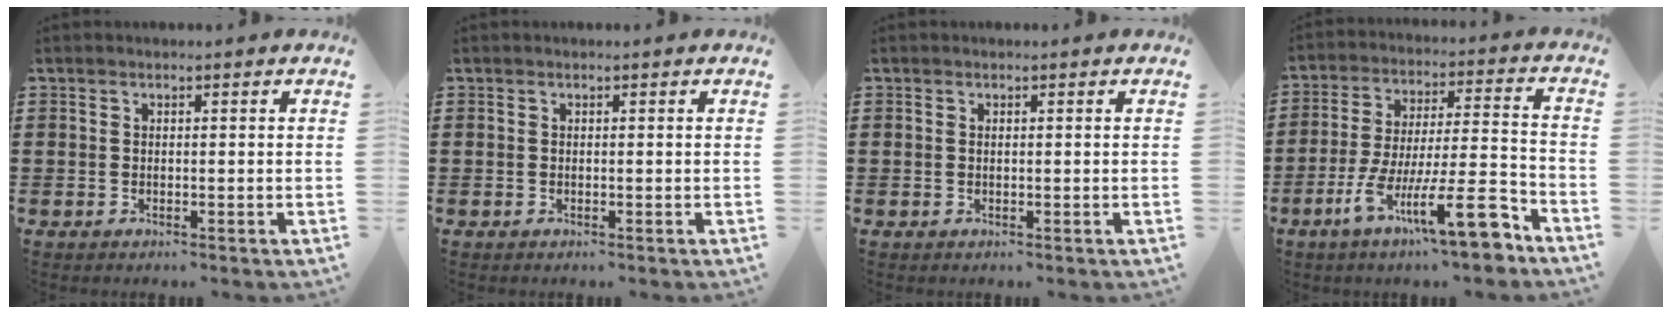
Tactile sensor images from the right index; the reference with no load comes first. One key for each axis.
{"total": 0.0}
{"total": 0.0}
{"total": 16.7, "fx": -9.9, "fy": 3.0, "fz": 13.1, "tx": -0.225, "ty": 0.027, "tz": -0.166}